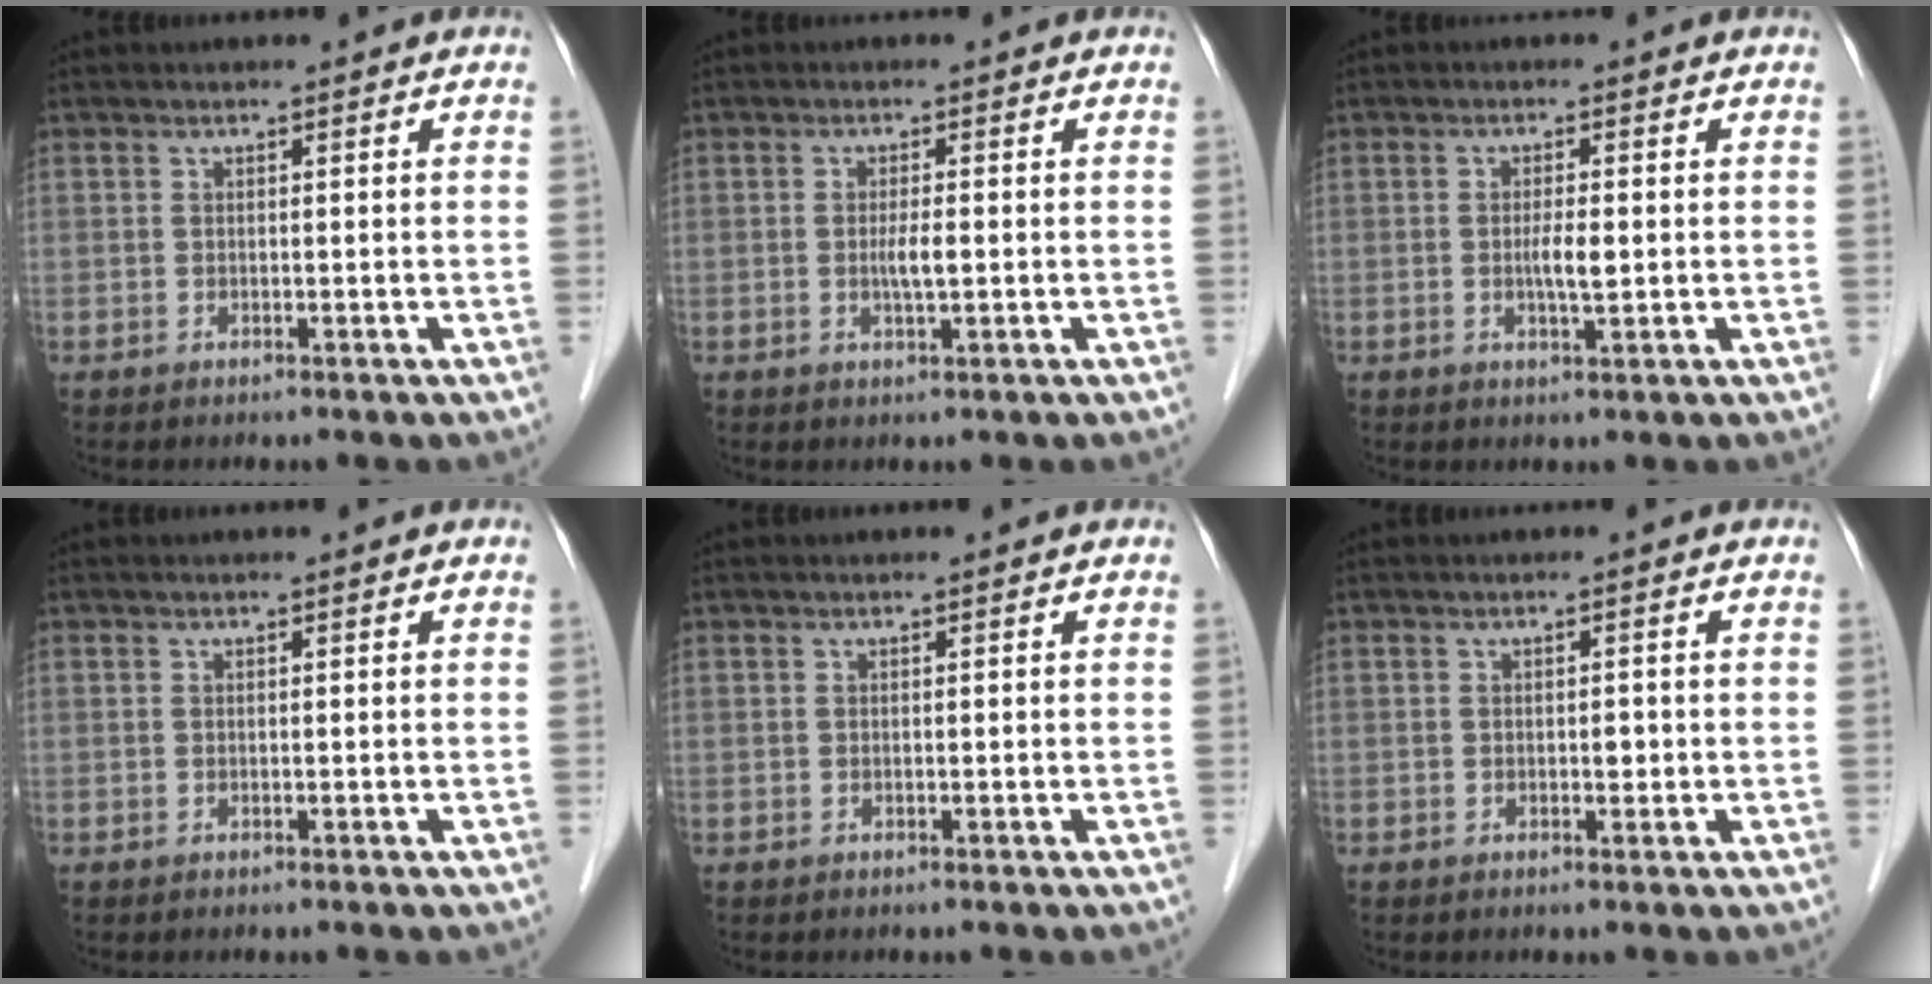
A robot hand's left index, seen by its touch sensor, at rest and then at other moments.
{"total": 2.2, "force": [-0.2, 0.3, 2.2], "torque": [-0.044, -0.002, -0.003]}
{"total": 2.7, "force": [-0.1, 0.5, 2.7], "torque": [-0.051, -0.002, -0.002]}
{"total": 0.0}
{"total": 0.0}
{"total": 1.1, "force": [-0.1, 0.6, 0.9], "torque": [-0.012, 0.002, -0.002]}